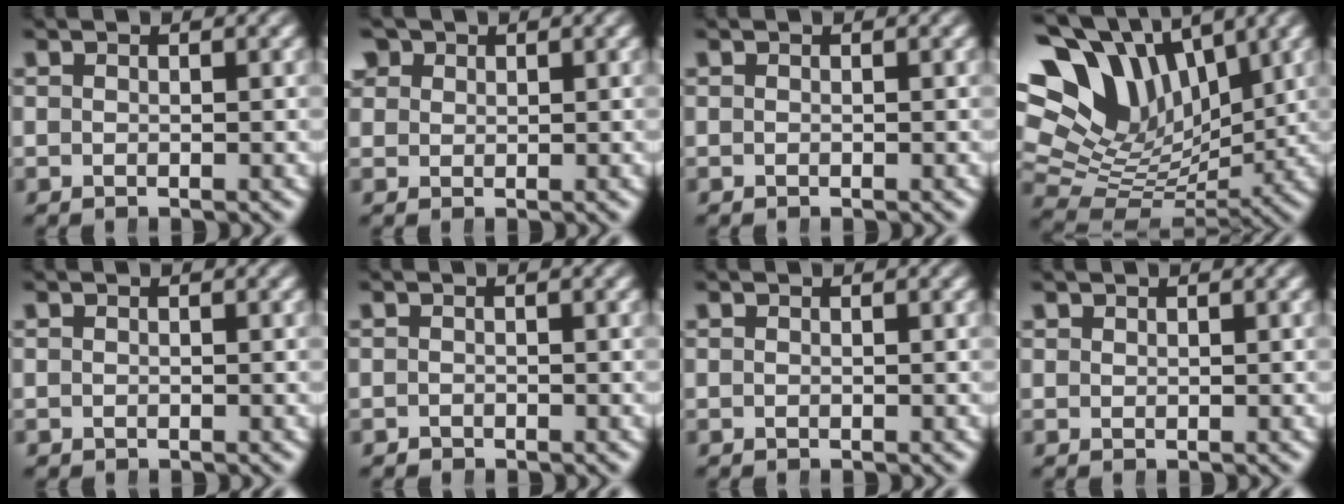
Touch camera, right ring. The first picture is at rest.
{"total": 1.9, "force": [1.5, 1.0, 0.5], "torque": [-0.005, -0.004, 0.035]}
{"total": 0.0}
{"total": 14.2, "force": [4.5, 10.4, 8.5], "torque": [-0.155, -0.001, 0.065]}
{"total": 0.0}
{"total": 0.5, "force": [-0.4, -0.2, -0.3], "torque": [0.006, -0.008, -0.002]}
{"total": 0.0}
{"total": 0.7, "force": [0.5, -0.3, -0.2], "torque": [0.010, -0.007, 0.016]}